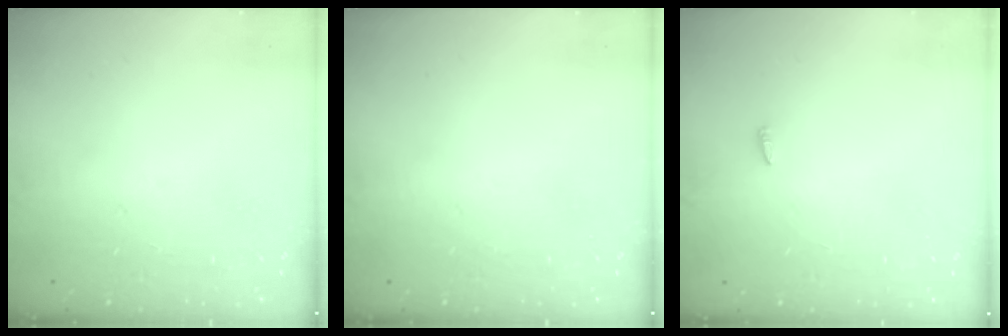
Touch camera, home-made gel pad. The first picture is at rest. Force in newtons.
{"total": 0.0}
{"total": 1.8, "press": 1.7, "slide": 0.6}